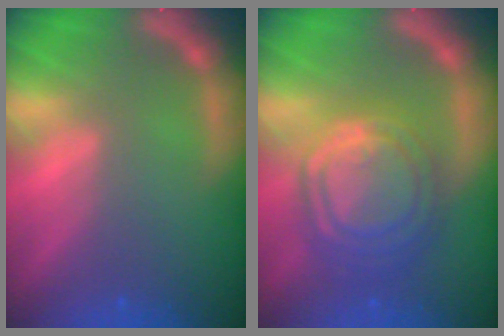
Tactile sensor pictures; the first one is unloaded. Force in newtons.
{"total": 10.0}